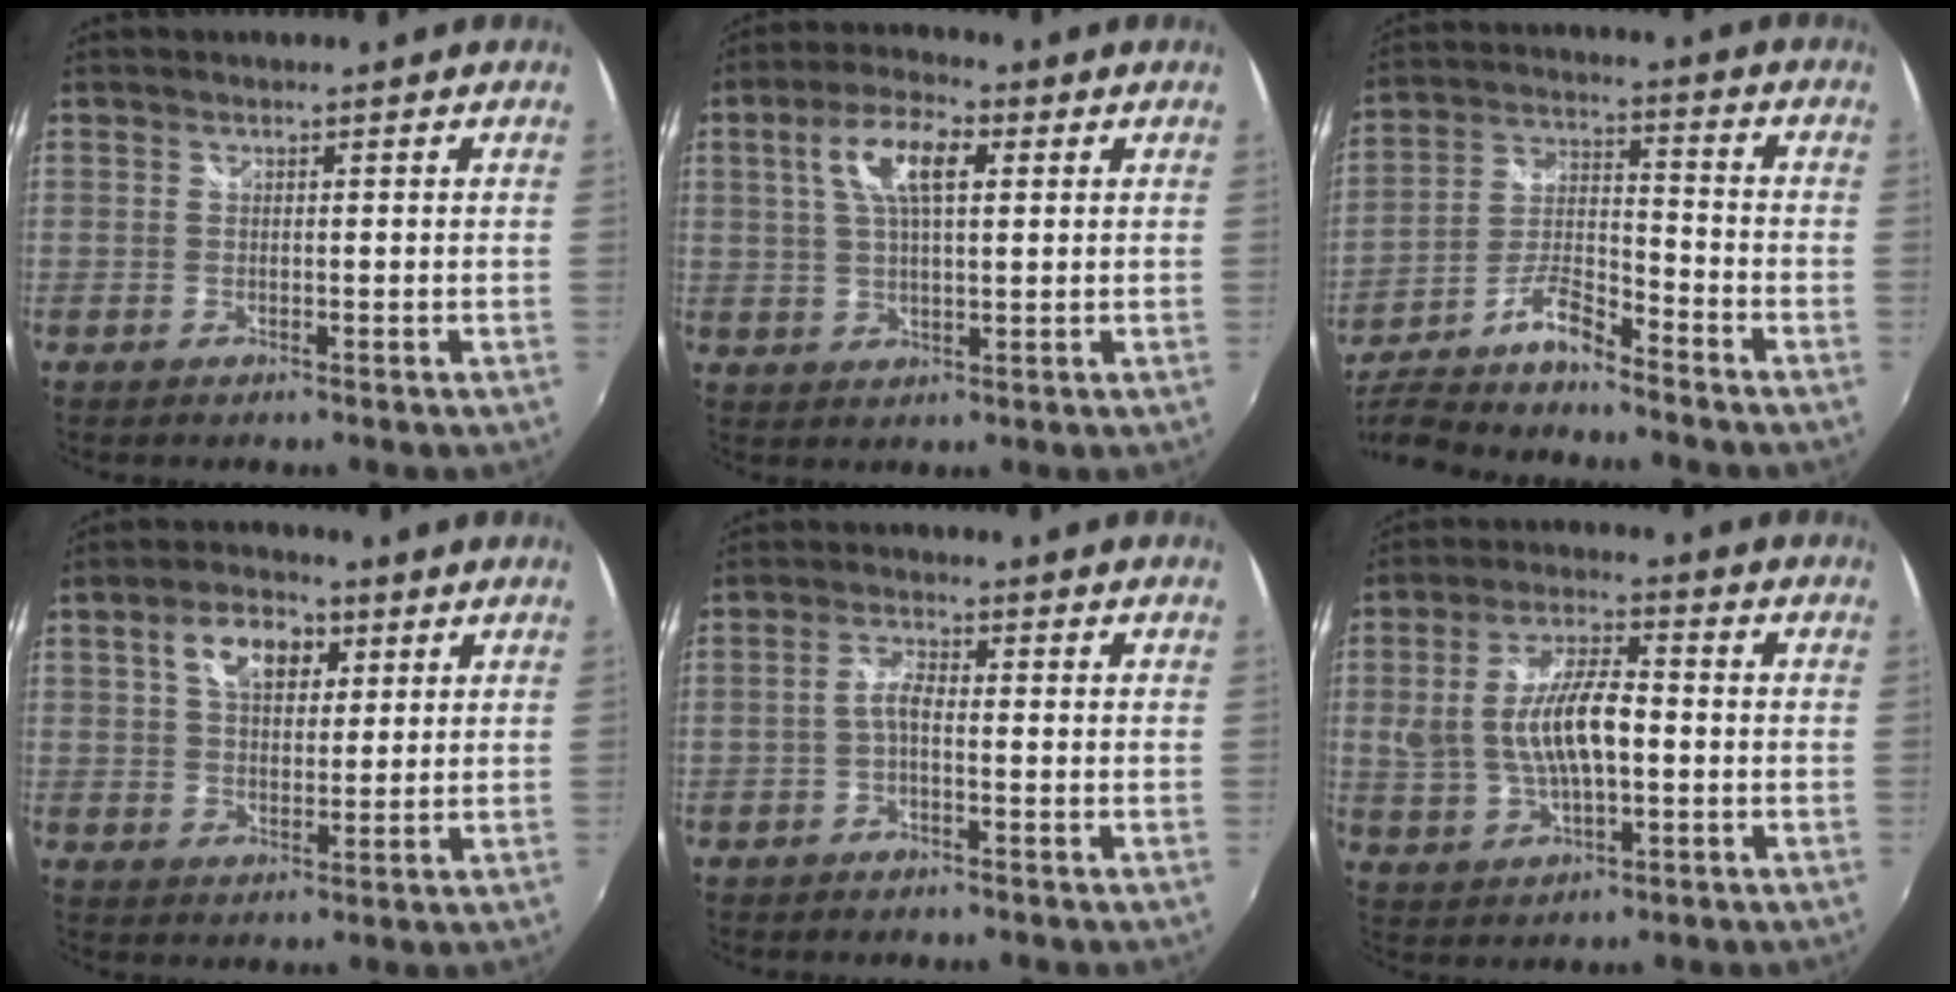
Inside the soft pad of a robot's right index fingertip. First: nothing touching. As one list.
[{"total": 8.9, "force": [2.9, 3.4, 7.7], "torque": [-0.148, 0.018, 0.051]}, {"total": 12.9, "force": [-9.7, 2.2, 8.2], "torque": [-0.176, -0.009, -0.185]}, {"total": 8.4, "force": [3.5, 5.1, 5.7], "torque": [-0.098, 0.024, 0.058]}, {"total": 2.6, "force": [-1.0, 0.9, 2.3], "torque": [-0.052, 0.009, -0.021]}, {"total": 11.7, "force": [-0.4, 5.0, 10.6], "torque": [-0.211, 0.005, 0.003]}]